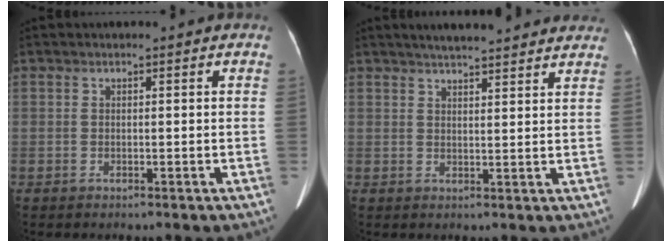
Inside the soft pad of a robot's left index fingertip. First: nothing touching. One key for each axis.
{"total": 12.3, "fx": 10.9, "fy": 1.7, "fz": 5.5, "tx": -0.071, "ty": 0.027, "tz": 0.132}